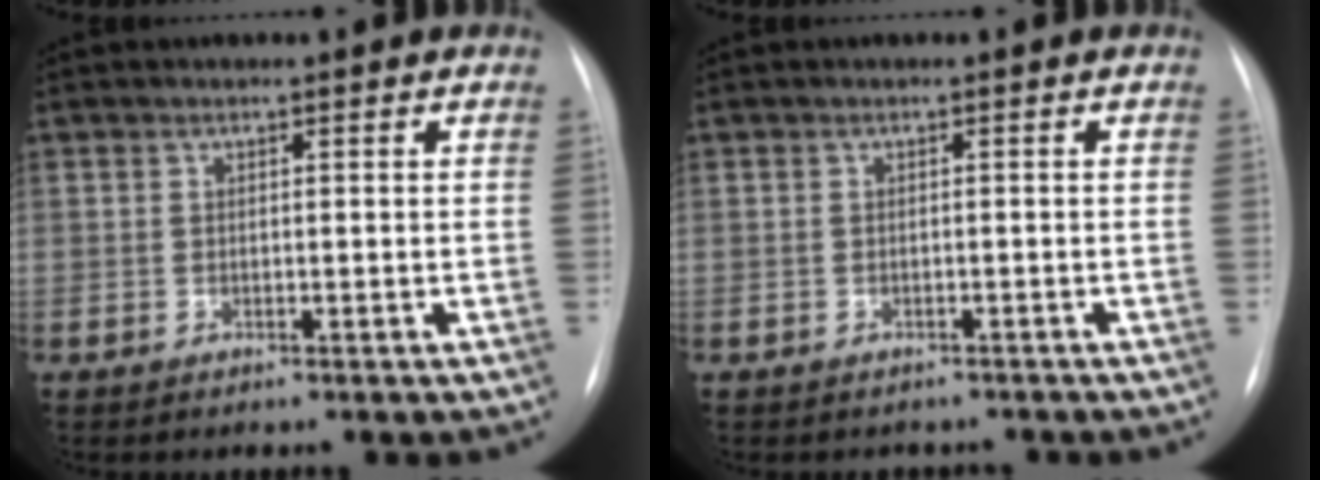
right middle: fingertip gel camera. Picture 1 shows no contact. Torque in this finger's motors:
{"motor_torque": [0.33, -0.37, -0.04, -0.01]}